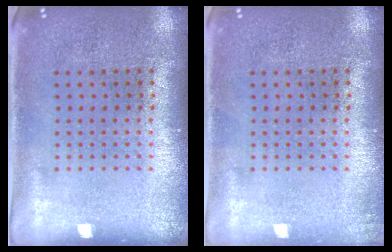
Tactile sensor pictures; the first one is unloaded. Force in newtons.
{"total": 0.5, "press": 0.5, "slide": 0.1}